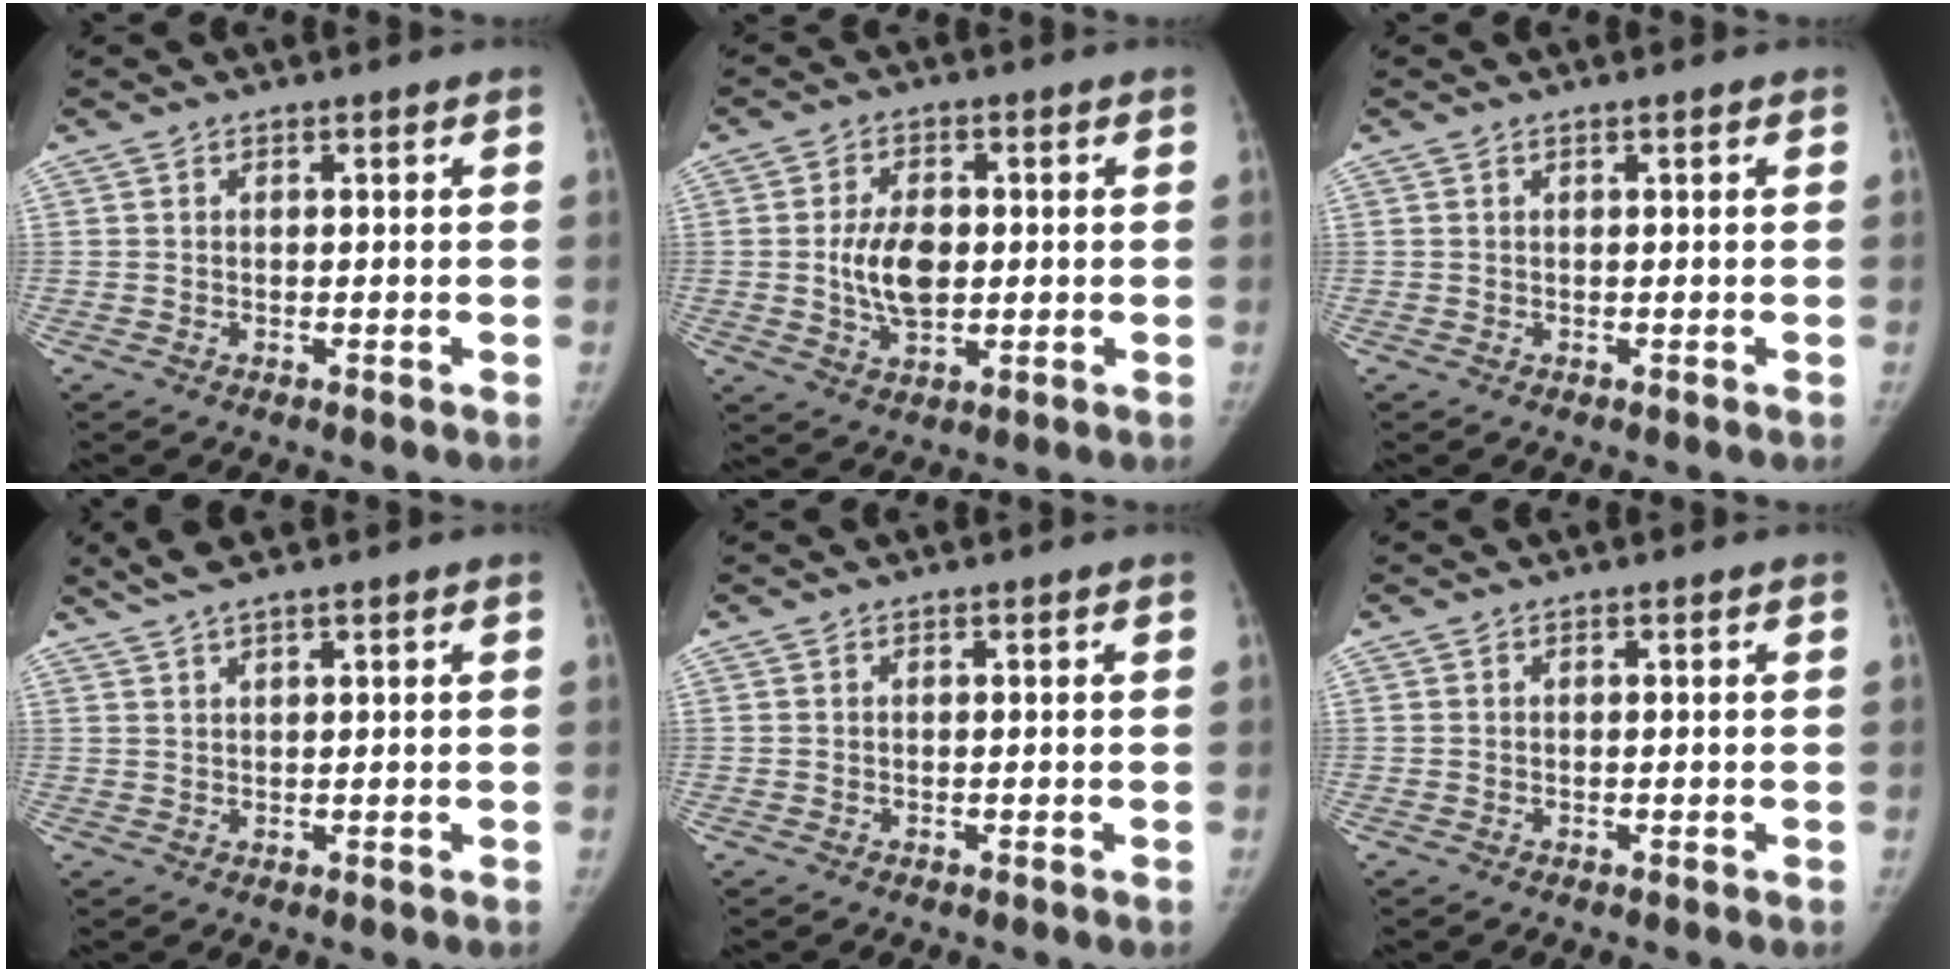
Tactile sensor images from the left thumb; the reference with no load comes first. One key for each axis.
{"total": 8.1, "fx": 0.0, "fy": 5.0, "fz": 6.3, "tx": -0.099, "ty": 0.000, "tz": 0.001}
{"total": 0.0}
{"total": 4.0, "fx": 3.1, "fy": 0.3, "fz": 2.4, "tx": -0.052, "ty": 0.010, "tz": 0.065}
{"total": 0.0}
{"total": 0.0}